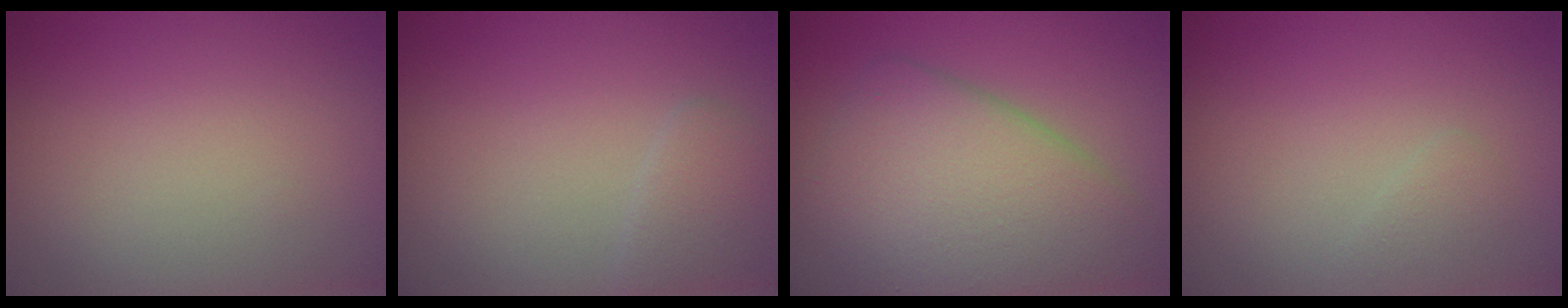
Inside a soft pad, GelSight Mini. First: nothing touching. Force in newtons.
{"total": 1.7, "press": 1.7, "slide": 0.0}
{"total": 7.7, "press": 7.7, "slide": 0.2}
{"total": 0.8, "press": 0.8, "slide": 0.0}